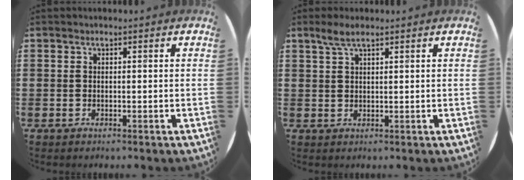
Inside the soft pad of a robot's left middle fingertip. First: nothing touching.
{"total": 2.8, "force": [2.0, 0.6, 1.8], "torque": [-0.037, 0.006, 0.036]}